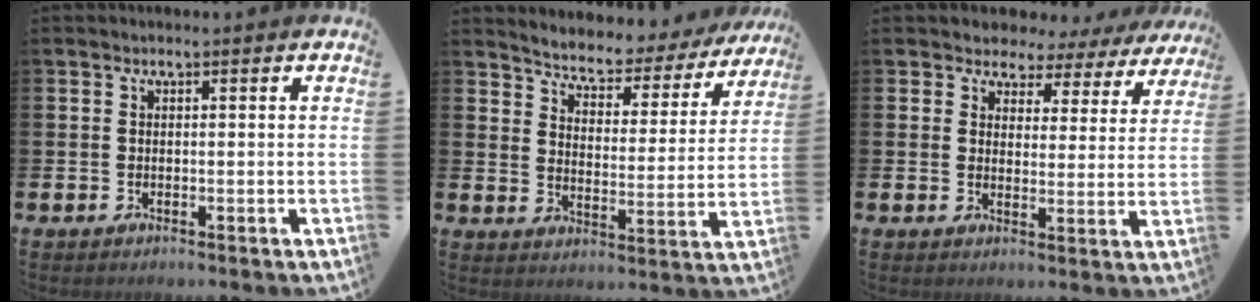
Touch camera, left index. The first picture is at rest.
{"total": 4.7, "force": [4.4, 1.3, 0.7], "torque": [-0.045, -0.038, 0.070]}
{"total": 3.3, "force": [2.7, 1.9, -0.2], "torque": [-0.015, -0.026, 0.040]}